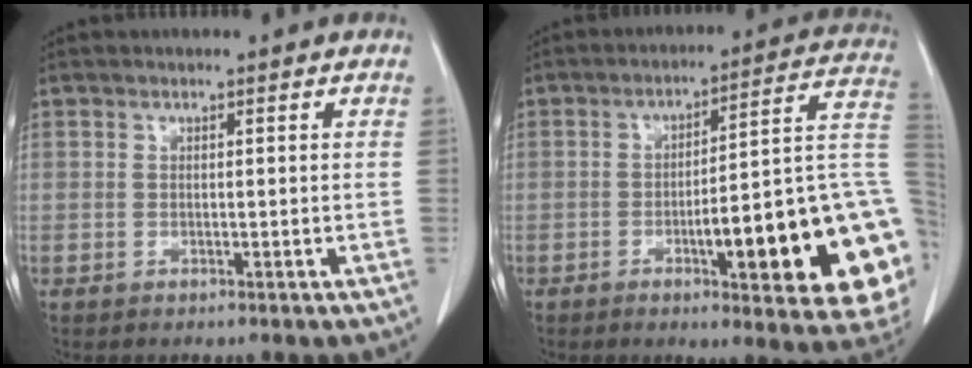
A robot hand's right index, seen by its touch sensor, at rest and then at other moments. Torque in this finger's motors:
{"motor_torque": [2.14, 0.00, 0.48, 0.11]}